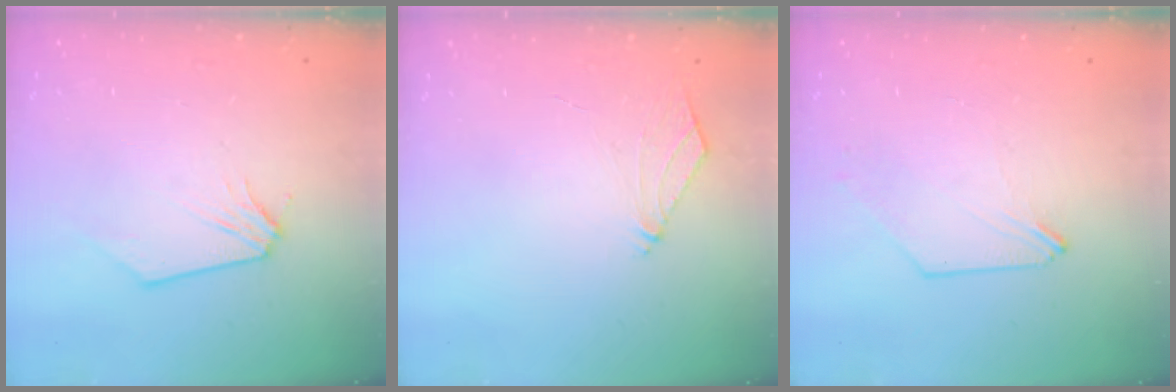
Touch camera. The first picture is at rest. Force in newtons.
{"total": 4.7, "press": 4.7, "slide": 0.5}
{"total": 0.0}